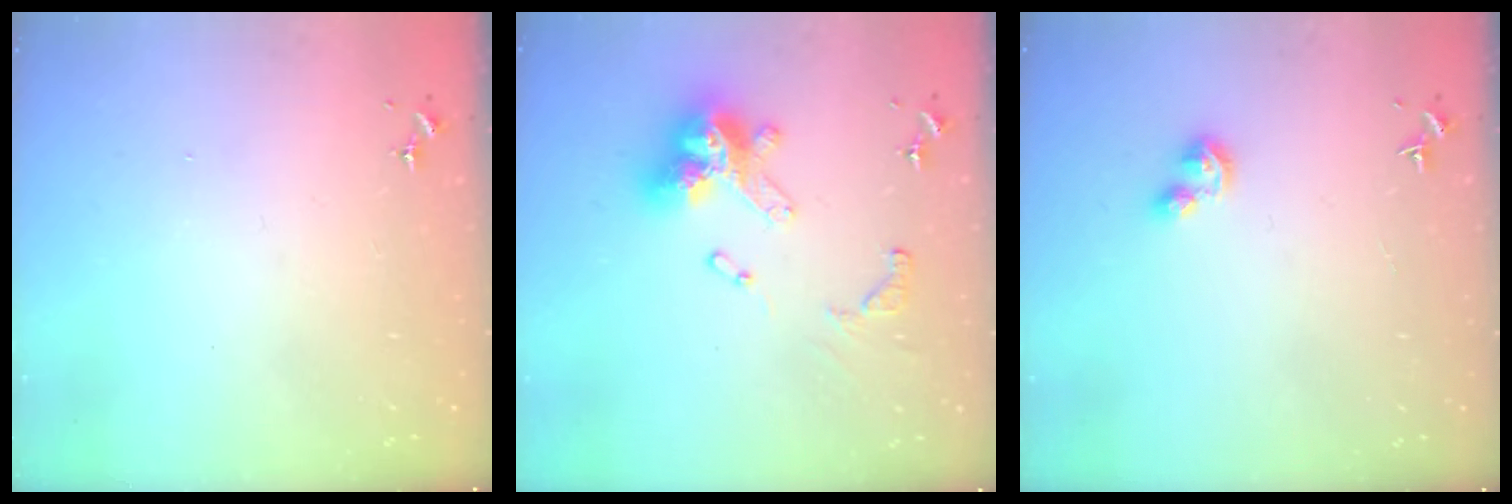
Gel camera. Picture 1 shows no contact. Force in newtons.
{"total": 16.7, "press": 16.7, "slide": 1.6}
{"total": 5.1, "press": 5.1, "slide": 0.6}